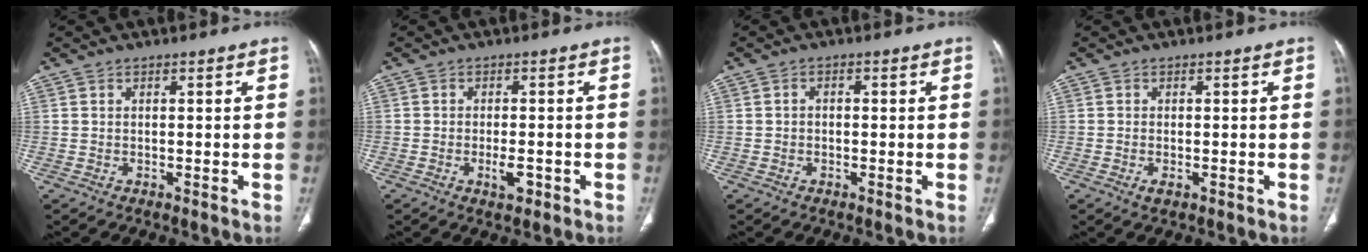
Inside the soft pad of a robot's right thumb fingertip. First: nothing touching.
{"total": 3.3, "force": [-1.3, 1.5, 2.6], "torque": [-0.040, 0.001, -0.017]}
{"total": 1.1, "force": [-0.2, 0.9, 0.6], "torque": [-0.006, 0.004, -0.006]}
{"total": 1.5, "force": [-0.6, 0.7, 1.2], "torque": [-0.025, -0.002, -0.010]}